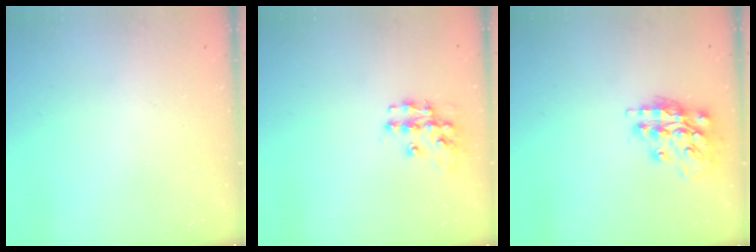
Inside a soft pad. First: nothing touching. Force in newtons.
{"total": 10.9, "press": 10.9, "slide": 0.8}
{"total": 14.9, "press": 14.9, "slide": 1.1}